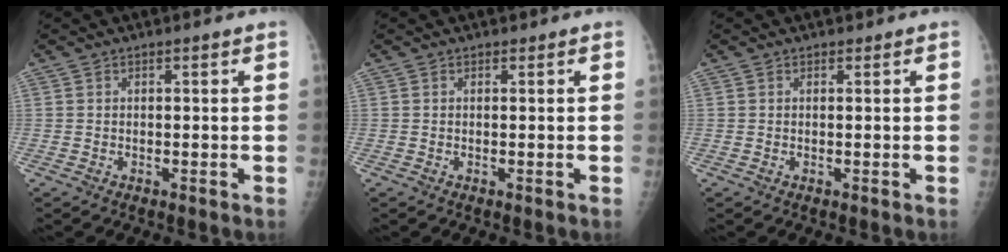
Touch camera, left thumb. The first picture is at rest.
{"total": 0.0}
{"total": 0.0}